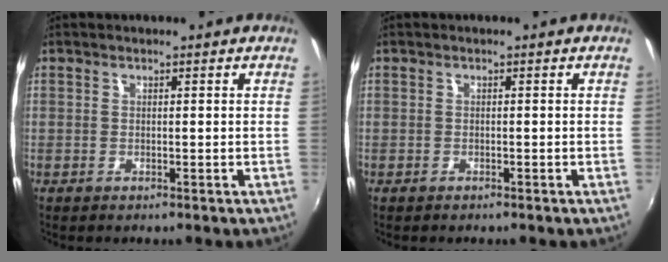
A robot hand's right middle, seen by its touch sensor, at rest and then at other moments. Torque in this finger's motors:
{"motor_torque": [-0.10, -0.10, 0.00, -0.01]}